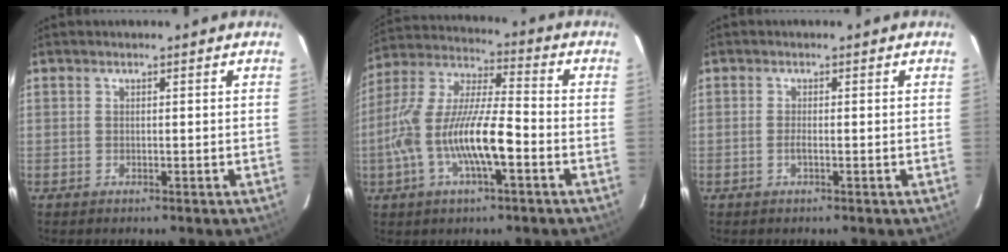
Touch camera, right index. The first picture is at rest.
{"total": 16.1, "force": [-5.0, 4.0, 14.8], "torque": [-0.296, -0.003, -0.095]}
{"total": 0.9, "force": [-0.4, -0.1, 0.9], "torque": [-0.016, 0.002, -0.008]}